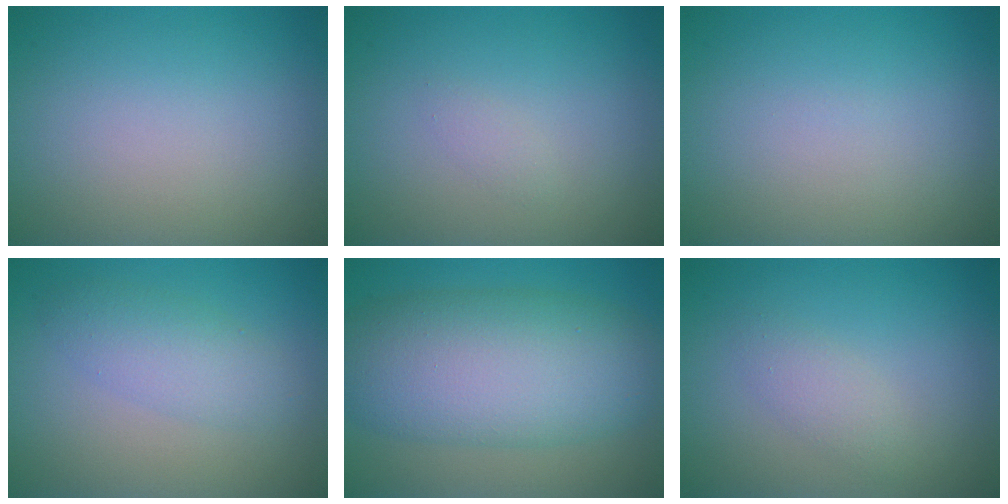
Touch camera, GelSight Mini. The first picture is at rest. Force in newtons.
{"total": 0.7, "press": 0.7, "slide": 0.0}
{"total": 0.0}
{"total": 2.9, "press": 2.9, "slide": 0.1}
{"total": 10.5, "press": 10.5, "slide": 0.2}
{"total": 1.6, "press": 1.6, "slide": 0.1}